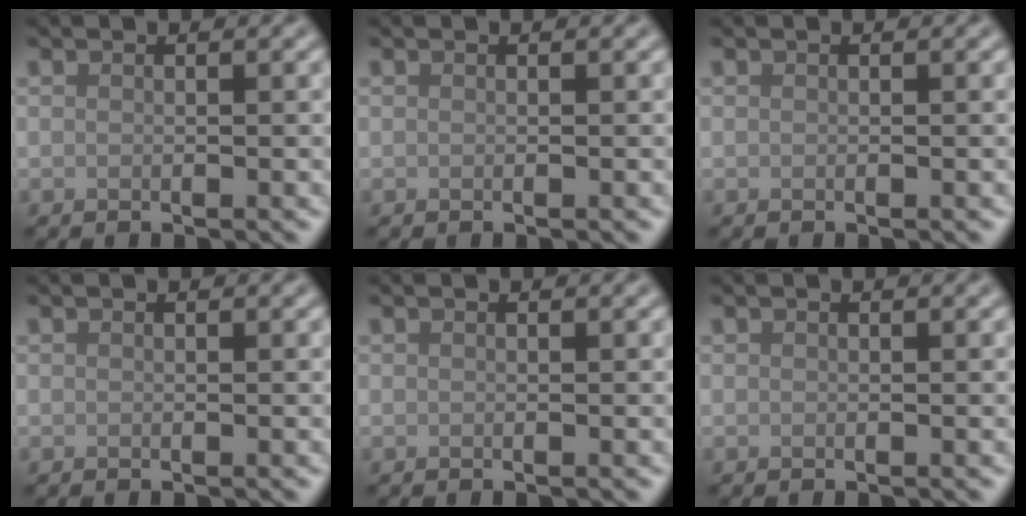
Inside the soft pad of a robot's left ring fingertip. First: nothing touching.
{"total": 0.0}
{"total": 0.0}
{"total": 0.0}
{"total": 0.0}
{"total": 0.0}